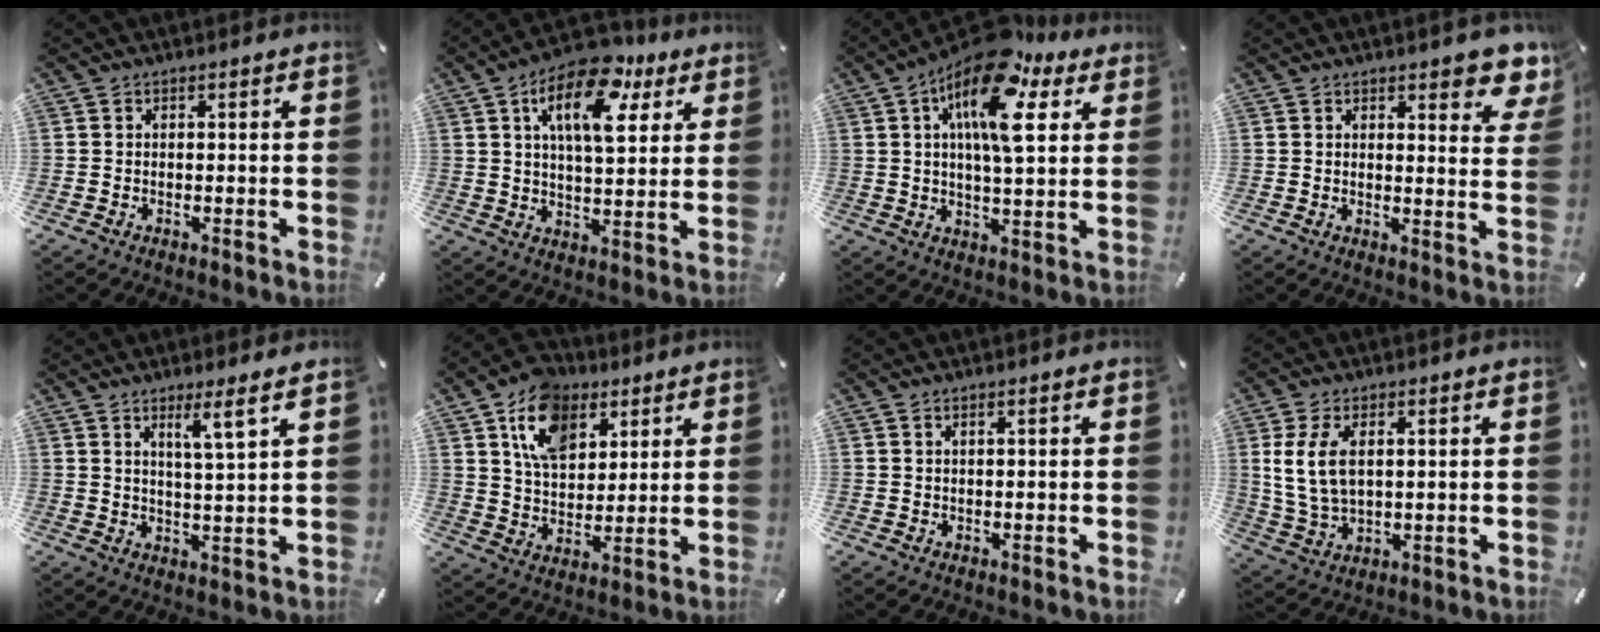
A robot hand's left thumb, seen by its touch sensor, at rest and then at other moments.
{"total": 15.9, "force": [8.2, 7.6, 11.3], "torque": [-0.173, -0.029, 0.135]}
{"total": 17.3, "force": [8.4, 6.7, 13.6], "torque": [-0.240, -0.035, 0.133]}
{"total": 6.8, "force": [5.2, 2.4, 3.6], "torque": [-0.036, -0.038, 0.086]}
{"total": 6.2, "force": [4.2, -0.5, 4.5], "torque": [-0.083, -0.020, 0.066]}
{"total": 12.5, "force": [6.7, 8.5, 6.3], "torque": [-0.109, -0.018, 0.125]}
{"total": 0.9, "force": [0.5, 0.0, 0.8], "torque": [-0.016, -0.002, 0.009]}
{"total": 8.6, "force": [2.4, 5.1, 6.5], "torque": [-0.164, -0.005, 0.040]}